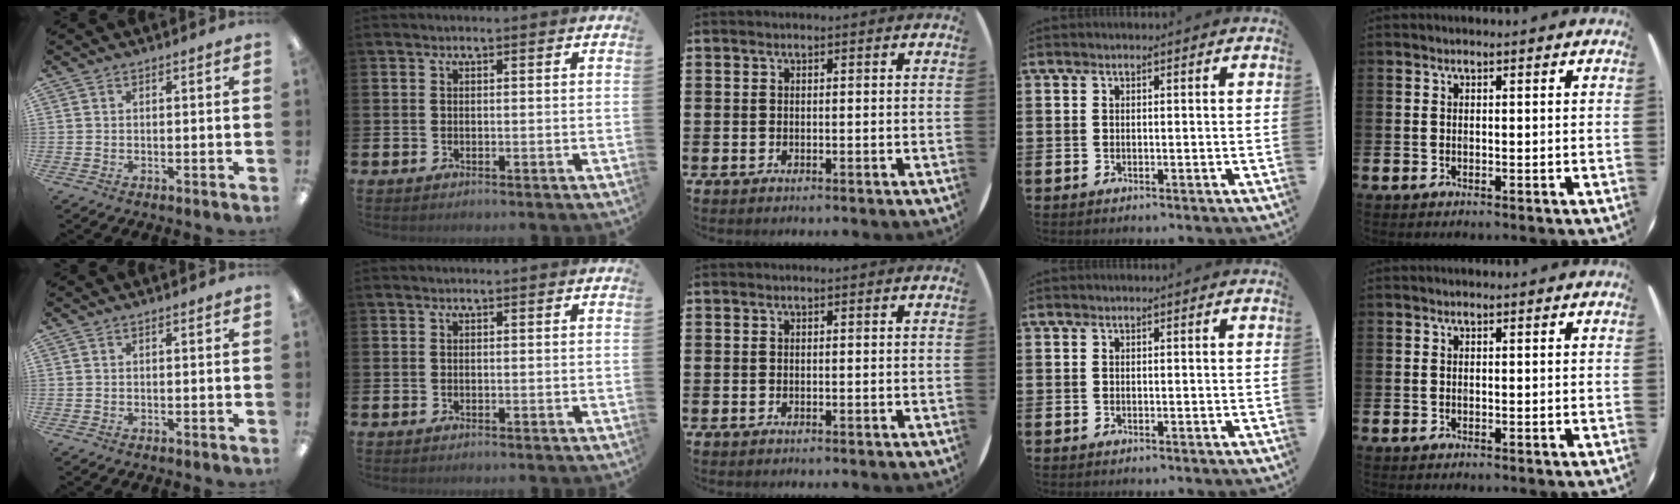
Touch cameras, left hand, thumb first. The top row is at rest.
{}